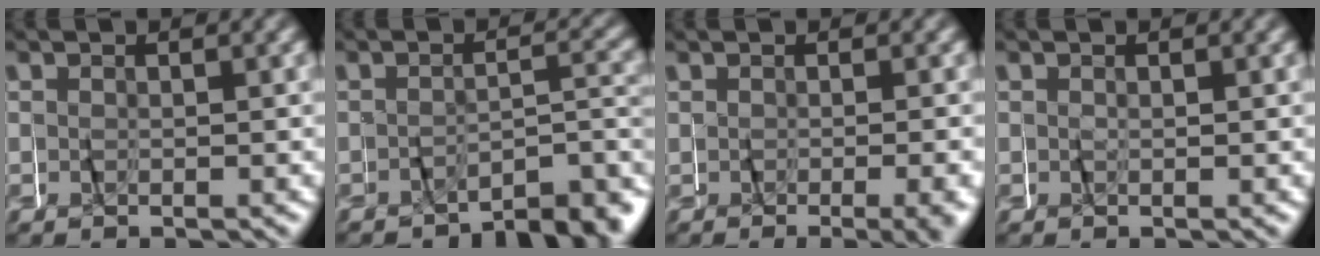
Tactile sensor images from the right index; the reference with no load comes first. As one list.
[{"total": 5.9, "force": [-4.7, 2.1, 3.0], "torque": [-0.034, -0.002, -0.075]}, {"total": 1.9, "force": [-0.8, -0.4, 1.7], "torque": [-0.022, -0.006, -0.011]}, {"total": 0.0}]